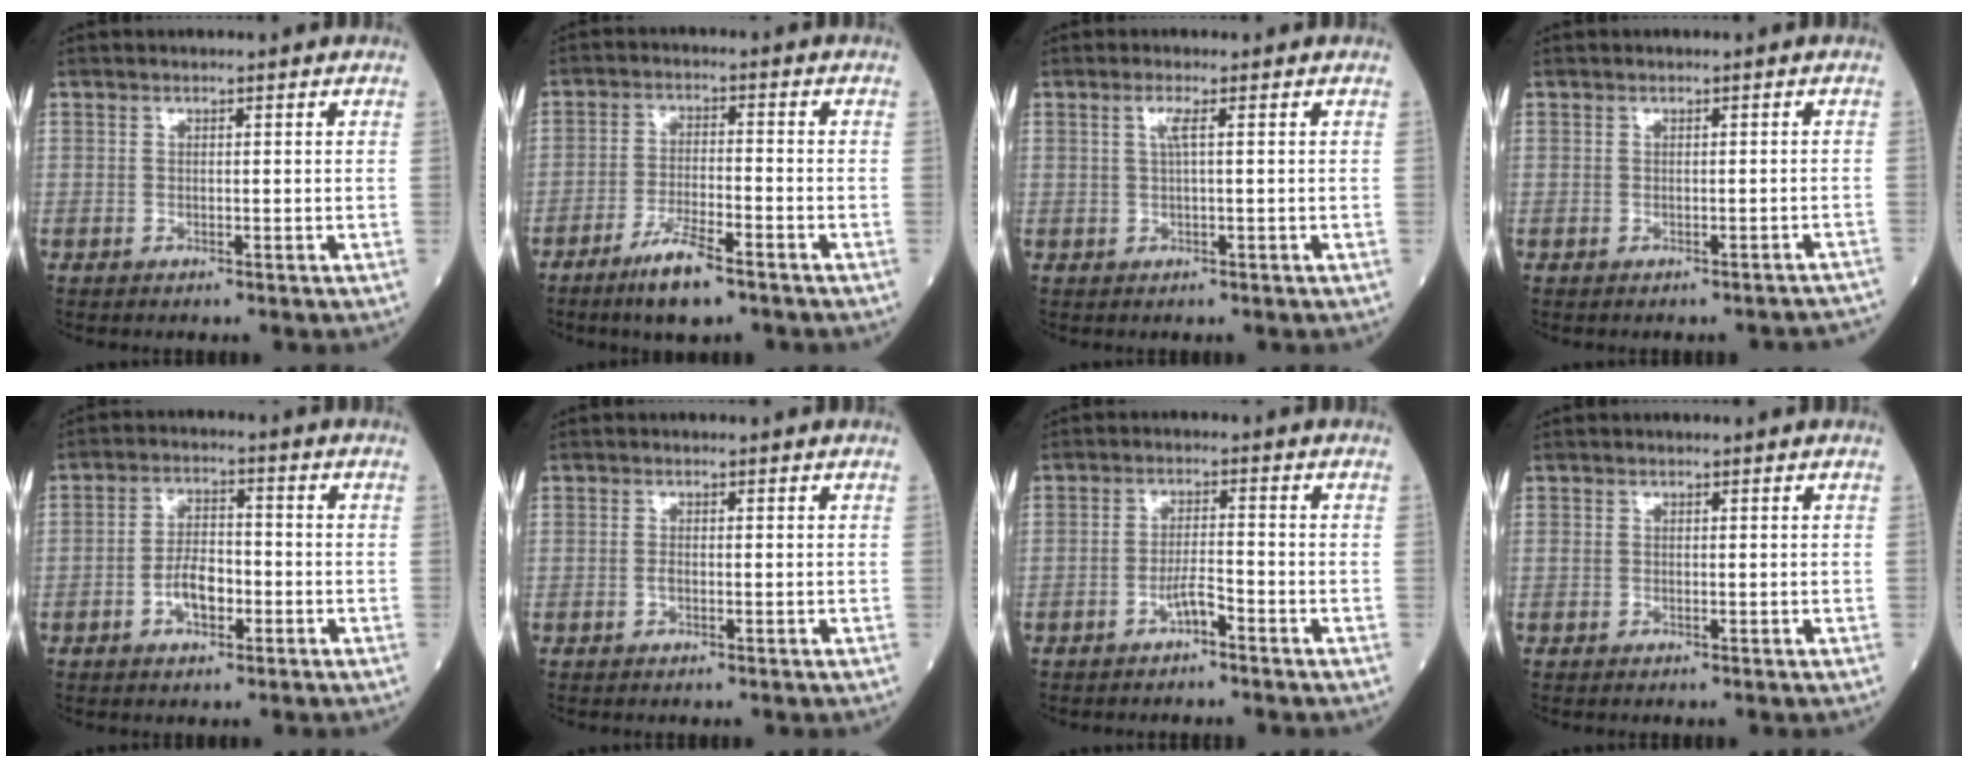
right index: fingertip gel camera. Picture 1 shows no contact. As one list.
[{"total": 7.2, "force": [-5.0, 1.0, 5.1], "torque": [-0.099, -0.010, -0.089]}, {"total": 1.6, "force": [0.4, -0.2, 1.6], "torque": [-0.036, 0.003, 0.007]}, {"total": 4.5, "force": [-4.3, 0.8, 0.8], "torque": [0.002, -0.004, -0.039]}, {"total": 5.4, "force": [-2.1, 2.5, 4.3], "torque": [-0.083, 0.010, -0.038]}, {"total": 0.8, "force": [-0.2, 0.3, 0.7], "torque": [-0.016, 0.001, -0.003]}, {"total": 2.7, "force": [-1.8, 0.3, 2.0], "torque": [-0.034, 0.003, -0.033]}, {"total": 0.0}]